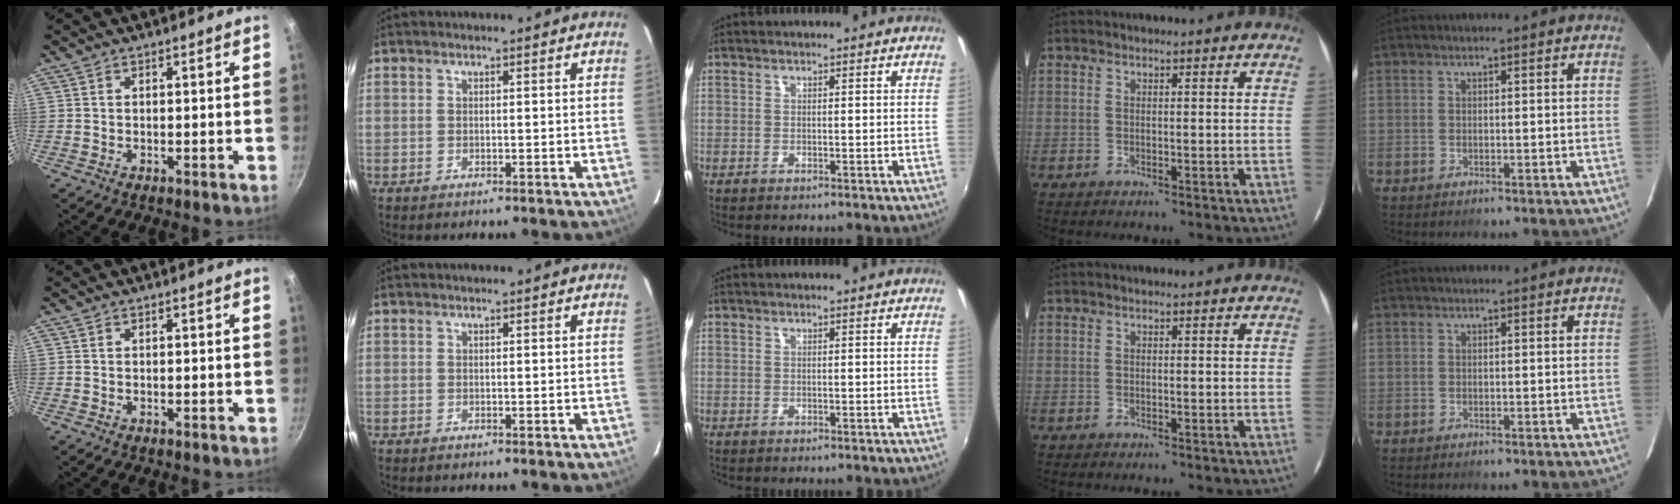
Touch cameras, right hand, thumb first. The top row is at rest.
{}